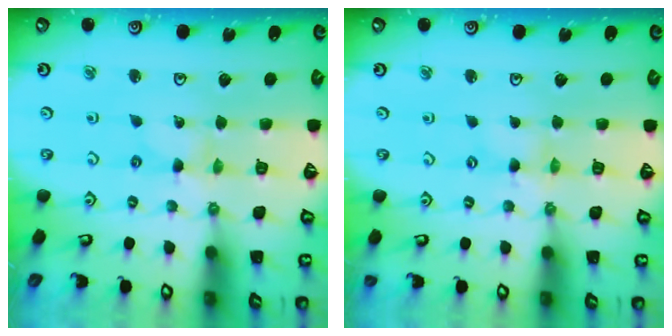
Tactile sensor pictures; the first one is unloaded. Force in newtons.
{"total": 1.6, "press": 1.6, "slide": 0.2}